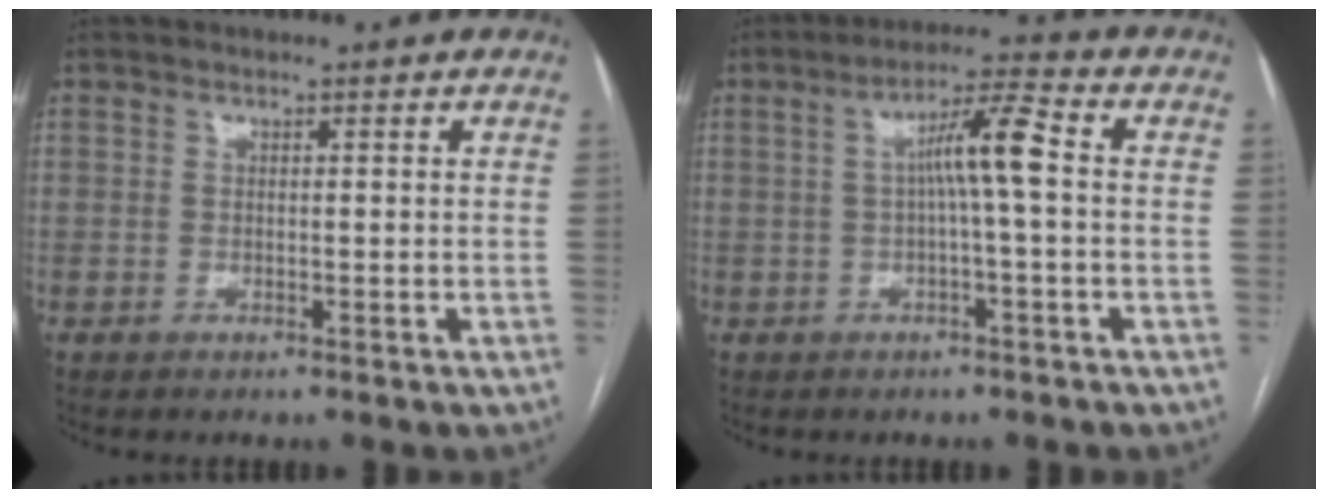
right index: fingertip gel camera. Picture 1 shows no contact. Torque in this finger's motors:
{"motor_torque": [0.74, 0.17, 0.22, 0.09]}